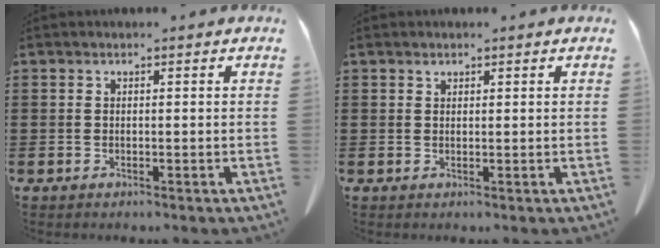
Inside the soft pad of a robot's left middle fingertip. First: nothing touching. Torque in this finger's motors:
{"motor_torque": [0.36, 0.29, 0.06, 0.01]}